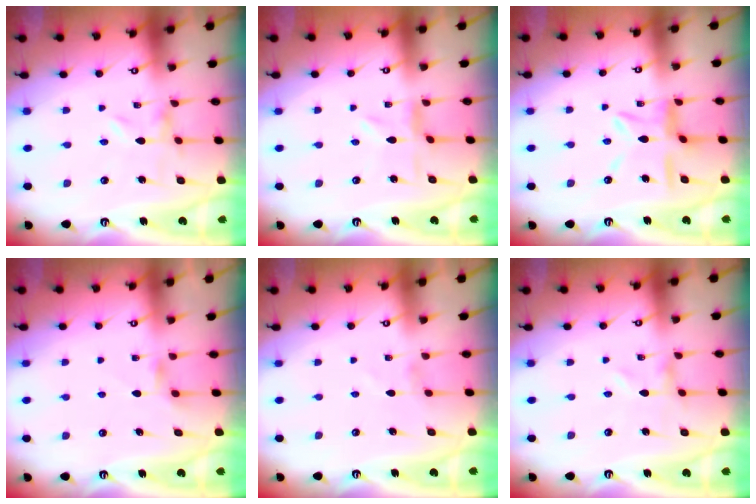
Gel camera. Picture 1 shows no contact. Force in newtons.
{"total": 1.1, "press": 1.1, "slide": 0.2}
{"total": 10.8, "press": 10.7, "slide": 0.9}
{"total": 4.8, "press": 4.8, "slide": 0.5}
{"total": 0.6, "press": 0.6, "slide": 0.2}
{"total": 0.0}